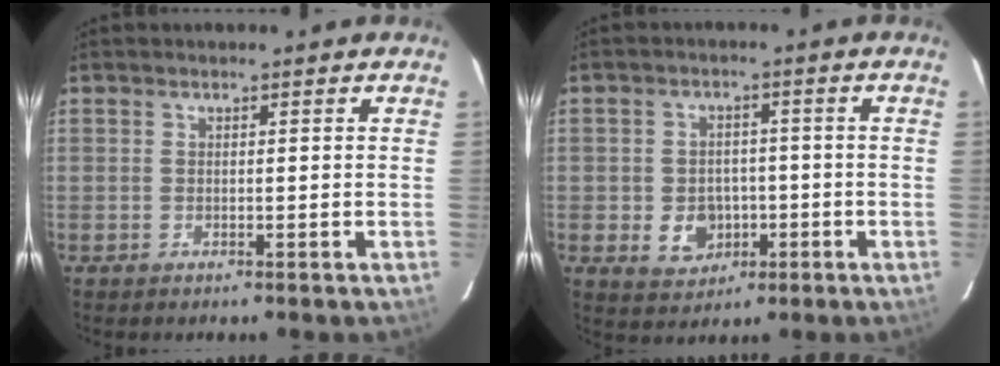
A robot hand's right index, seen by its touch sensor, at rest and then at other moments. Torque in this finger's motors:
{"motor_torque": [0.10, 0.04, 0.05, 0.01]}